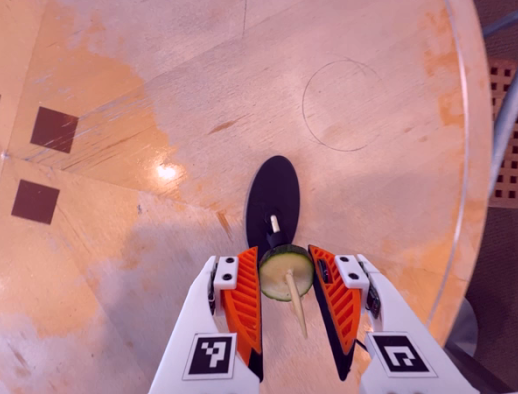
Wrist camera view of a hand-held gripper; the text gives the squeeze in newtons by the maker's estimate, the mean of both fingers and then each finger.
{"total": 9.7, "left": 9.9, "right": 9.5}